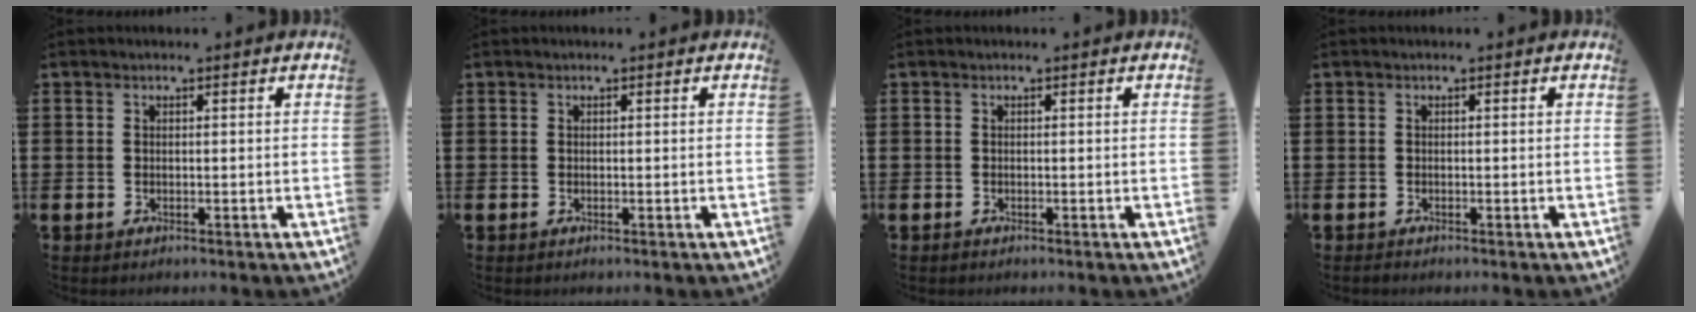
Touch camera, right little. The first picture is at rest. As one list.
[{"total": 0.0}, {"total": 0.0}, {"total": 0.0}]